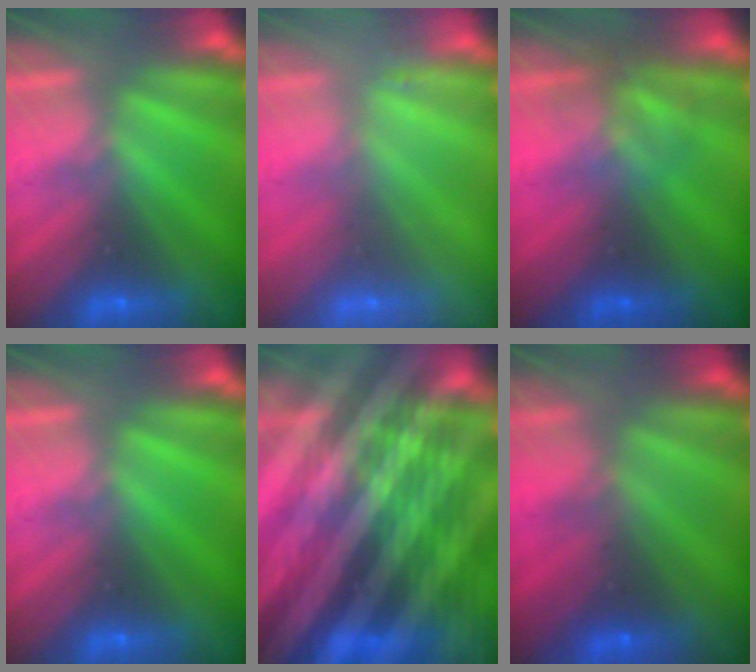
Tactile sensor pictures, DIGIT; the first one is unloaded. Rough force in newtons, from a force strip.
{"total": 2.2}
{"total": 2.5}
{"total": 0.0}
{"total": 8.4}
{"total": 2.9}